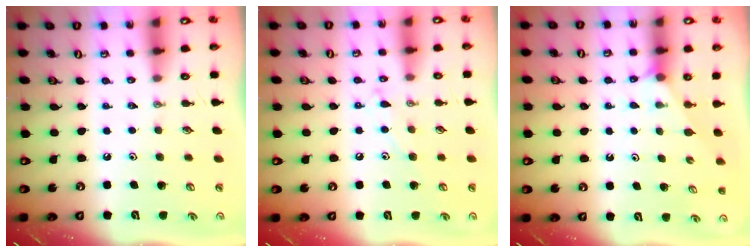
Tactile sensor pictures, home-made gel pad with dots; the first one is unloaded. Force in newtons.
{"total": 7.9, "press": 7.9, "slide": 0.6}
{"total": 1.8, "press": 1.7, "slide": 0.3}